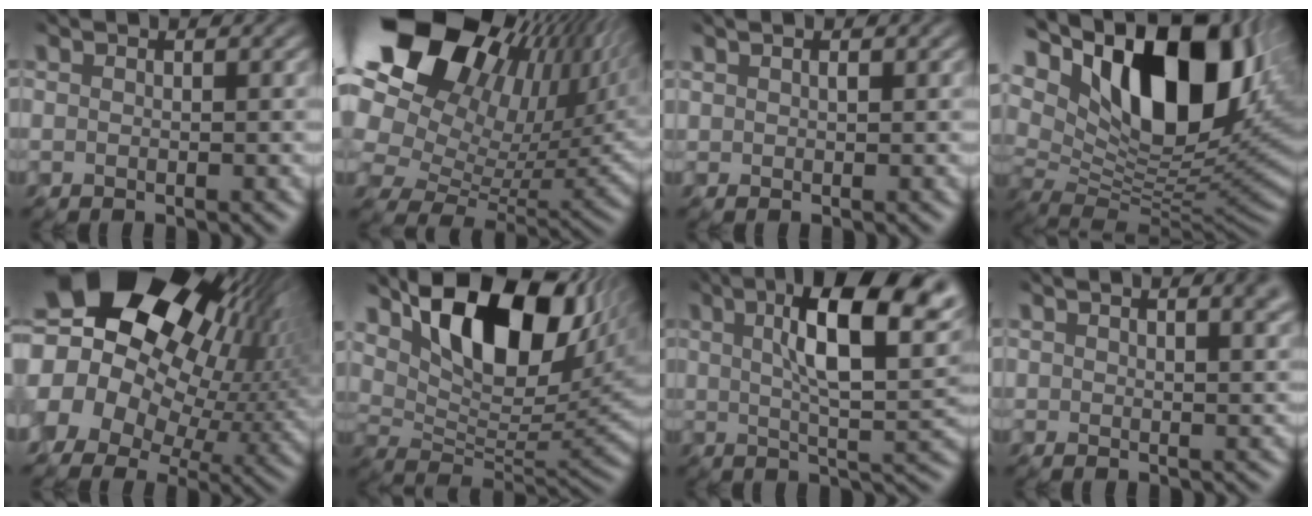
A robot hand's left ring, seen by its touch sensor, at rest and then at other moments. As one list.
[{"total": 19.0, "force": [9.6, 11.3, 11.9], "torque": [-0.221, 0.046, 0.160]}, {"total": 0.6, "force": [0.4, 0.2, 0.4], "torque": [-0.011, 0.002, 0.009]}, {"total": 14.8, "force": [6.4, 7.2, 11.2], "torque": [-0.166, 0.007, 0.110]}, {"total": 19.9, "force": [5.6, 13.7, 13.3], "torque": [-0.193, 0.032, 0.103]}, {"total": 12.6, "force": [6.1, 6.5, 8.9], "torque": [-0.144, -0.006, 0.113]}, {"total": 11.5, "force": [4.4, 3.3, 10.1], "torque": [-0.150, 0.012, 0.067]}, {"total": 5.9, "force": [3.4, 2.5, 4.1], "torque": [-0.019, 0.028, 0.027]}]